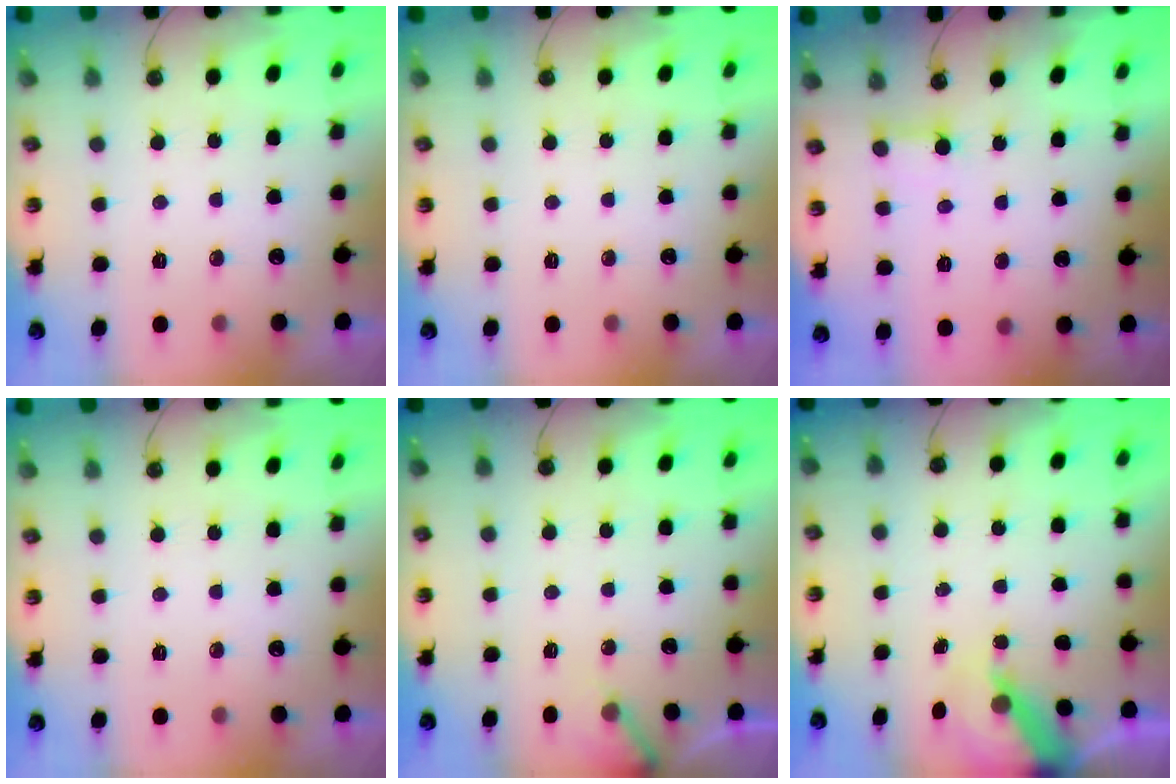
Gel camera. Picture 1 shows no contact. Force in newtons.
{"total": 0.0}
{"total": 2.5, "press": 2.5, "slide": 0.1}
{"total": 0.0}
{"total": 4.1, "press": 4.0, "slide": 0.3}
{"total": 6.5, "press": 6.5, "slide": 0.5}